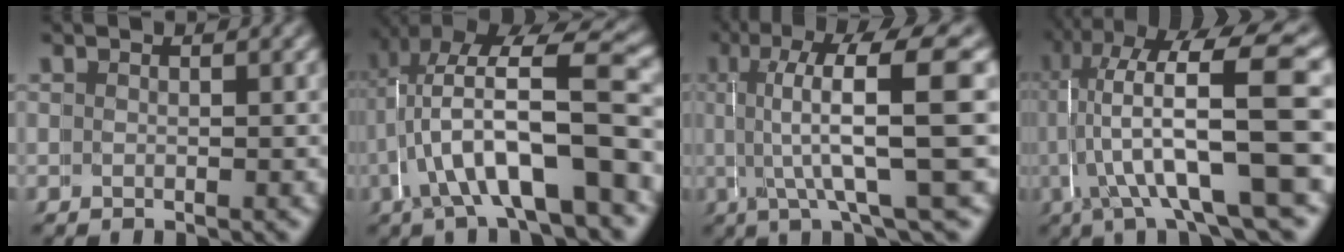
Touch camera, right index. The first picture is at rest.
{"total": 7.8, "force": [-0.7, 2.7, 7.2], "torque": [-0.127, -0.007, -0.004]}
{"total": 8.0, "force": [1.1, 0.5, 7.9], "torque": [-0.121, 0.003, 0.019]}
{"total": 10.7, "force": [0.4, 2.9, 10.2], "torque": [-0.158, 0.004, 0.009]}